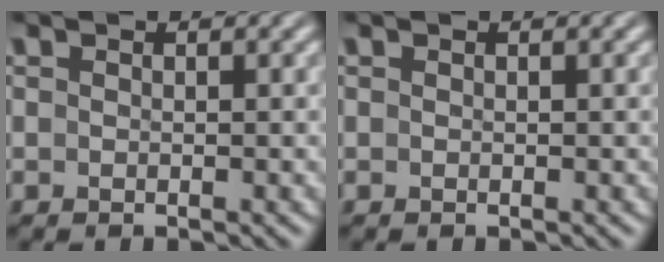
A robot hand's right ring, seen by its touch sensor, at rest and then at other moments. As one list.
[{"total": 0.0}]